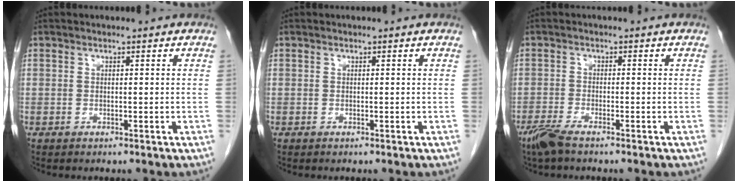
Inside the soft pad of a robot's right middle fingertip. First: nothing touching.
{"total": 0.0}
{"total": 3.5, "force": [-2.6, 0.5, 2.2], "torque": [-0.051, -0.007, -0.055]}